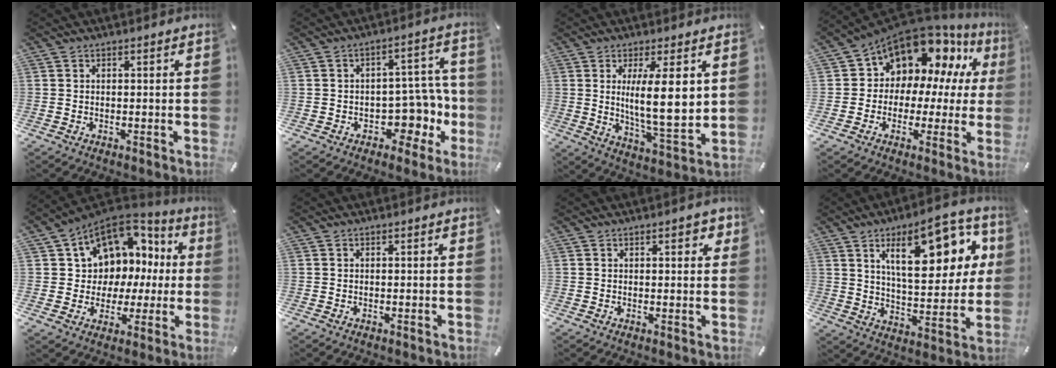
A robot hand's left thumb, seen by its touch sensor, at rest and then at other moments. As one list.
[{"total": 12.1, "force": [-2.6, 8.5, 8.2], "torque": [-0.080, 0.002, -0.036]}, {"total": 14.3, "force": [3.0, 3.9, 13.4], "torque": [-0.225, -0.023, 0.042]}, {"total": 12.2, "force": [8.9, 7.5, 3.6], "torque": [-0.073, -0.081, 0.160]}, {"total": 11.2, "force": [4.6, 9.5, 3.8], "torque": [-0.071, -0.049, 0.088]}, {"total": 0.0}, {"total": 2.1, "force": [0.9, 1.1, 1.6], "torque": [-0.017, -0.001, 0.011]}, {"total": 20.8, "force": [9.2, 8.7, 16.5], "torque": [-0.237, -0.031, 0.141]}]